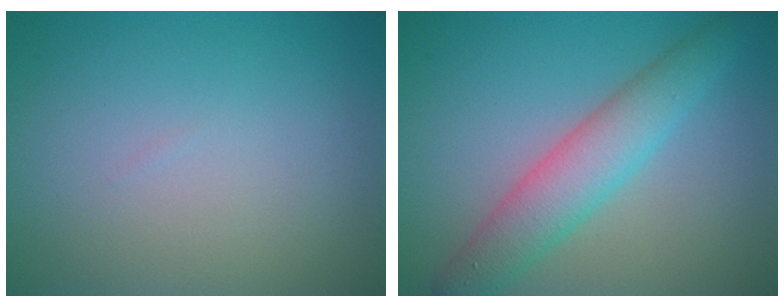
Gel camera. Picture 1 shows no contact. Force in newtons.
{"total": 4.7, "press": 4.7, "slide": 0.1}